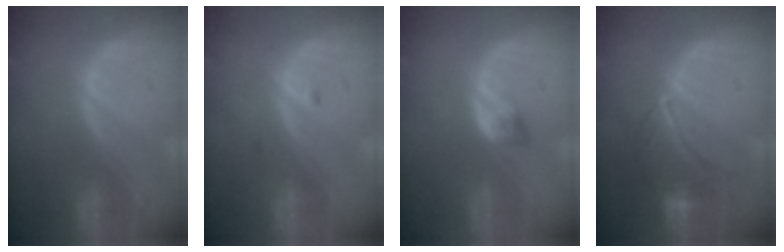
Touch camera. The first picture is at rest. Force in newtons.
{"total": 0.8, "press": 0.8, "slide": 0.2}
{"total": 2.9, "press": 2.5, "slide": 1.5}
{"total": 7.7, "press": 7.1, "slide": 3.0}